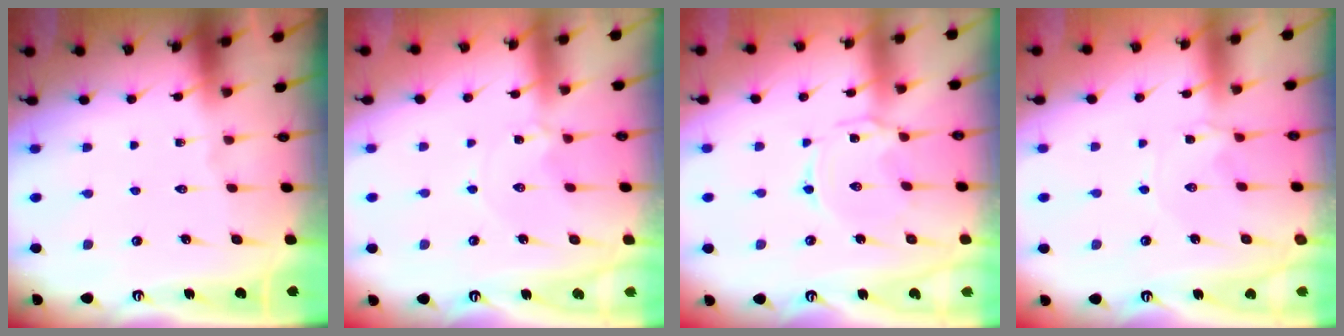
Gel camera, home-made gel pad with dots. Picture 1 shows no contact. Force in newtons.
{"total": 1.8, "press": 1.7, "slide": 0.3}
{"total": 1.8, "press": 1.7, "slide": 0.4}
{"total": 1.8, "press": 1.7, "slide": 0.3}